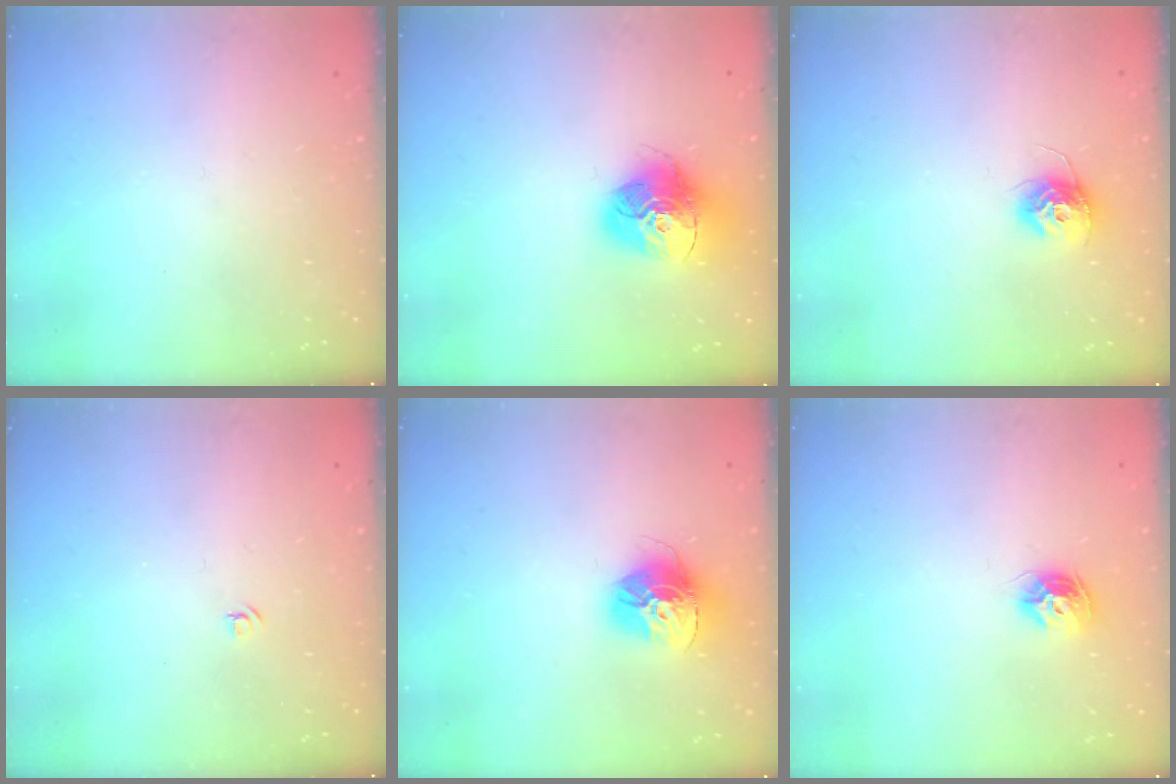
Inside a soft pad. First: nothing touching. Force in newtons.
{"total": 16.5, "press": 16.4, "slide": 1.5}
{"total": 10.3, "press": 10.3, "slide": 0.4}
{"total": 3.2, "press": 3.2, "slide": 0.4}
{"total": 15.0, "press": 14.9, "slide": 1.5}
{"total": 8.8, "press": 8.8, "slide": 0.2}